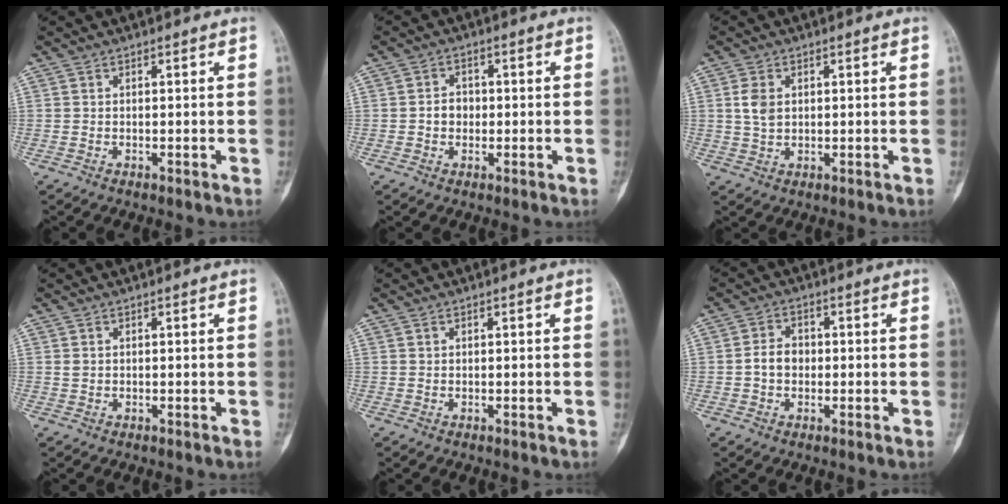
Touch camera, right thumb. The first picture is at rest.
{"total": 3.1, "force": [-0.3, 2.7, 1.6], "torque": [-0.011, 0.009, -0.010]}
{"total": 3.7, "force": [0.9, 2.6, 2.6], "torque": [-0.046, -0.001, 0.020]}
{"total": 0.6, "force": [0.2, 0.5, 0.3], "torque": [-0.004, 0.003, 0.006]}
{"total": 0.0}
{"total": 4.1, "force": [-0.4, 3.2, 2.5], "torque": [-0.036, 0.014, -0.013]}